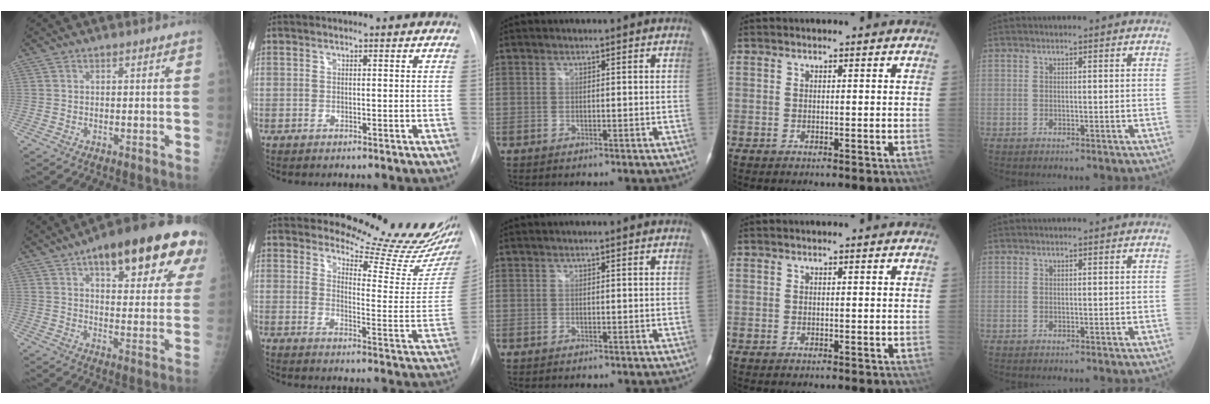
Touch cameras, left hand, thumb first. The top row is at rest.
{"thumb": {"total": 24.0, "force": [12.0, 8.8, 18.8], "torque": [-0.229, -0.005, 0.164]}, "index": {"total": 15.9, "force": [15.1, 1.0, 5.1], "torque": [-0.062, -0.112, 0.173]}}